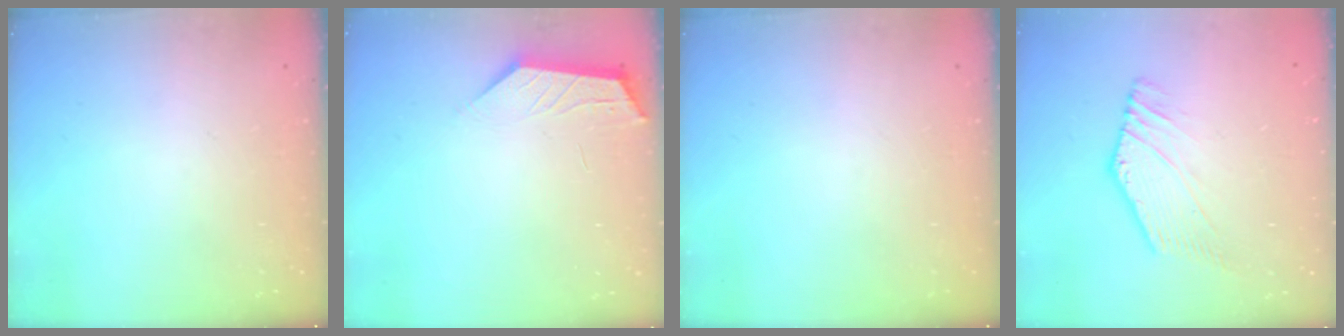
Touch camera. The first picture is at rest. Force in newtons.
{"total": 1.6, "press": 1.6, "slide": 0.4}
{"total": 0.0}
{"total": 1.7, "press": 1.3, "slide": 1.1}